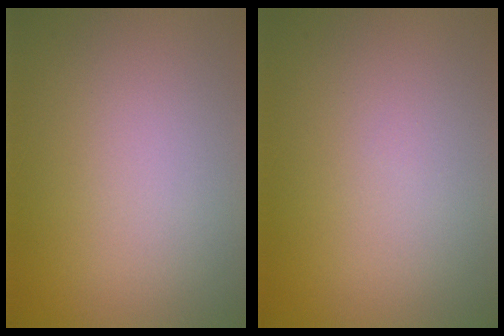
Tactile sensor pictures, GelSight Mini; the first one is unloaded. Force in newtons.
{"total": 0.0}